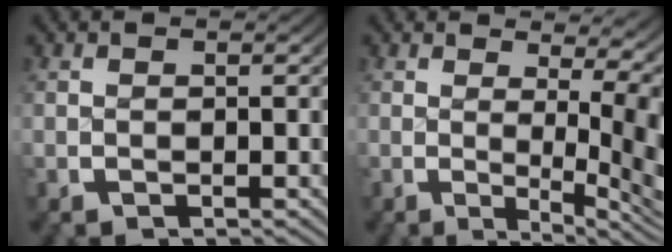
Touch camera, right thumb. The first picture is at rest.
{"total": 6.8, "force": [0.2, 2.6, 6.3], "torque": [-0.070, -0.015, 0.001]}